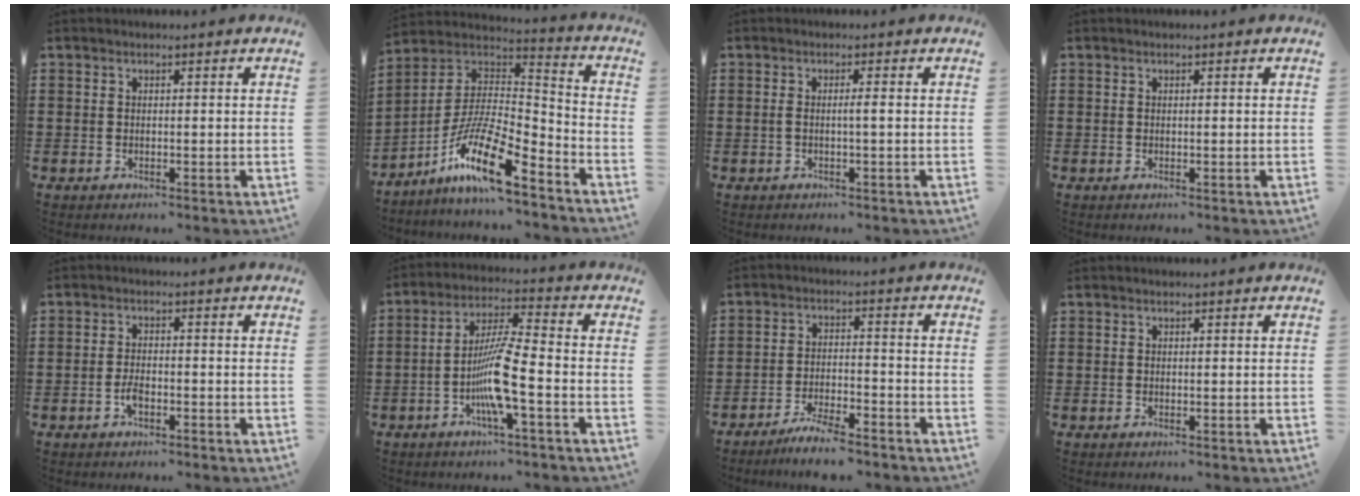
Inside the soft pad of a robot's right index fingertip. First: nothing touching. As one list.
[{"total": 14.5, "force": [-9.5, 2.8, 10.6], "torque": [-0.210, 0.008, -0.179]}, {"total": 1.6, "force": [-0.3, -0.1, 1.5], "torque": [-0.029, -0.001, -0.007]}, {"total": 0.0}, {"total": 2.5, "force": [-1.2, 0.9, 2.0], "torque": [-0.045, 0.001, -0.024]}, {"total": 8.6, "force": [-3.1, 0.7, 7.9], "torque": [-0.167, -0.011, -0.065]}, {"total": 4.9, "force": [-4.6, 0.1, 1.8], "torque": [-0.038, -0.001, -0.090]}, {"total": 0.0}]